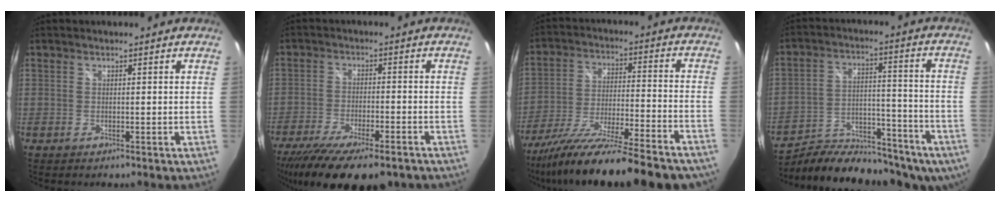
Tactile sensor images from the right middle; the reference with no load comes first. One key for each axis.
{"total": 17.5, "fx": -13.2, "fy": 4.6, "fz": 10.6, "tx": -0.210, "ty": -0.059, "tz": -0.203}
{"total": 24.5, "fx": -20.5, "fy": 2.2, "fz": 13.3, "tx": -0.237, "ty": -0.076, "tz": -0.314}
{"total": 23.8, "fx": -18.2, "fy": 9.5, "fz": 12.0, "tx": -0.202, "ty": -0.010, "tz": -0.251}